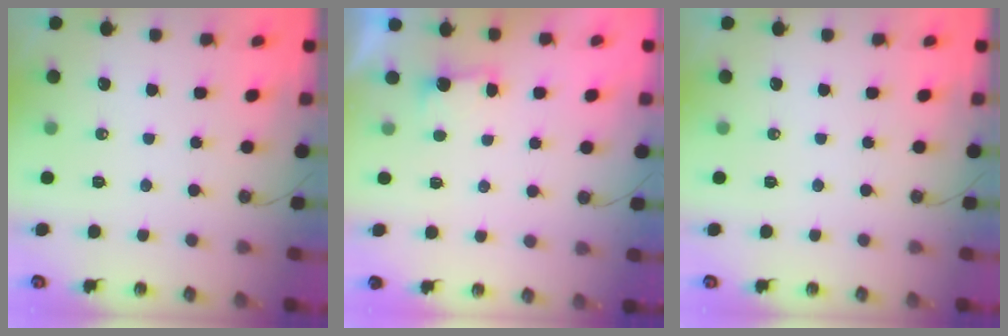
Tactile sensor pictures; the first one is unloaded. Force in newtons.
{"total": 1.6, "press": 1.4, "slide": 0.7}
{"total": 0.0}